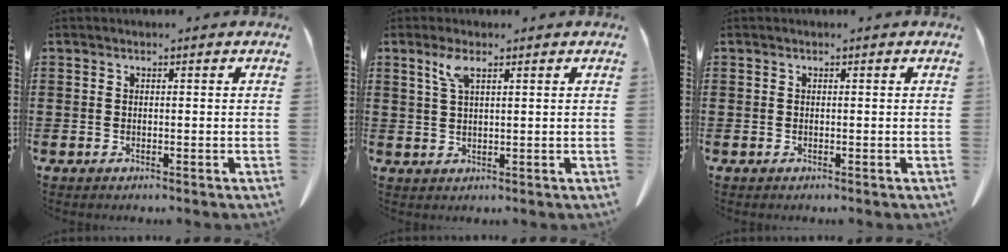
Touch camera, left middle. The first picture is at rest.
{"total": 3.3, "force": [1.9, 0.7, 2.6], "torque": [-0.058, 0.003, 0.034]}
{"total": 0.0}